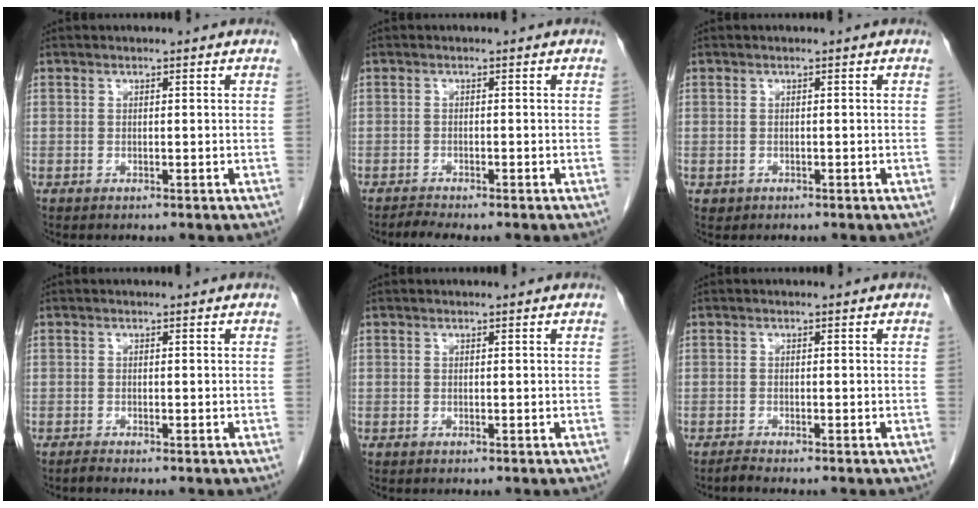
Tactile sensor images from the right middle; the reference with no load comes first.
{"total": 1.3, "force": [-1.3, -0.2, 0.4], "torque": [-0.015, -0.007, -0.022]}
{"total": 0.7, "force": [-0.2, 0.7, 0.1], "torque": [-0.004, 0.003, 0.001]}
{"total": 0.6, "force": [-0.5, -0.2, 0.1], "torque": [-0.008, -0.003, -0.011]}
{"total": 0.0}
{"total": 0.9, "force": [-0.8, -0.3, 0.2], "torque": [-0.011, -0.005, -0.017]}